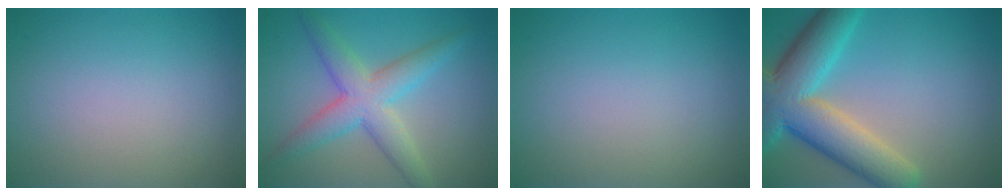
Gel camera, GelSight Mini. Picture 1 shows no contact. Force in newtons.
{"total": 5.4, "press": 5.4, "slide": 0.3}
{"total": 0.0}
{"total": 10.0, "press": 10.0, "slide": 0.6}